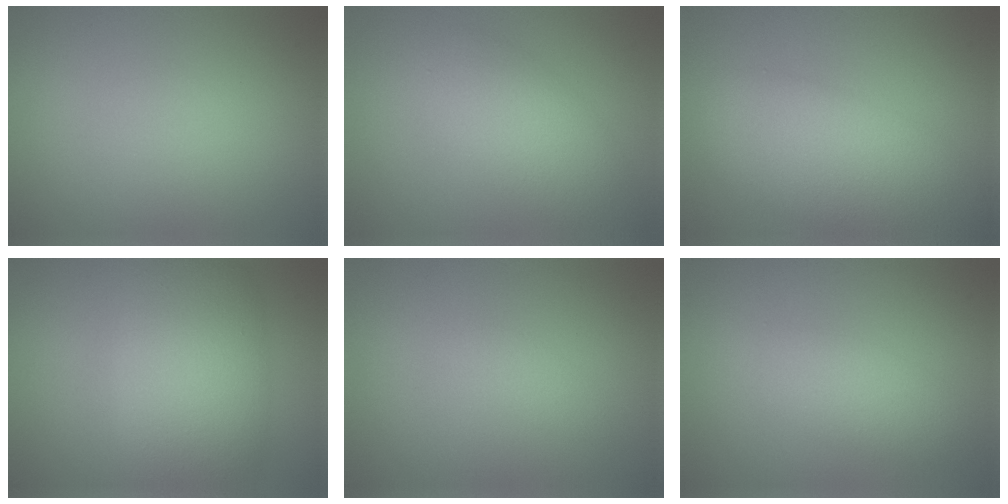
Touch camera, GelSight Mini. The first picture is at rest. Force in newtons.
{"total": 5.0, "press": 5.0, "slide": 0.1}
{"total": 8.3, "press": 8.3, "slide": 0.3}
{"total": 8.0, "press": 8.0, "slide": 0.2}
{"total": 0.9, "press": 0.9, "slide": 0.0}
{"total": 3.0, "press": 3.0, "slide": 0.1}